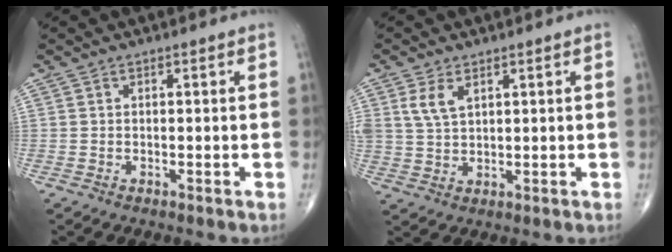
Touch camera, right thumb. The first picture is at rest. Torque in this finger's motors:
{"motor_torque": [0.18, 0.15, 0.58, 0.41, 0.21]}